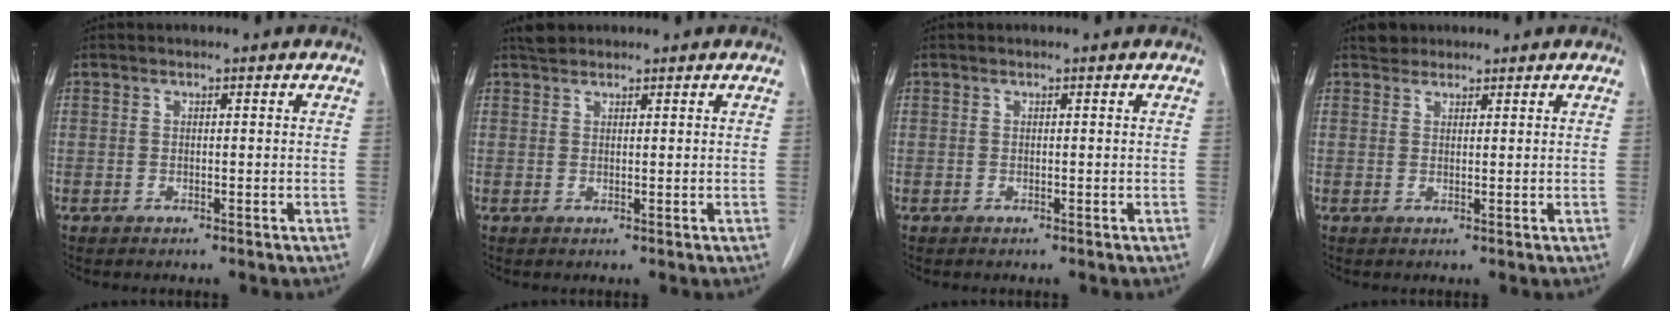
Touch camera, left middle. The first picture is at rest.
{"total": 1.7, "force": [1.6, 0.6, 0.2], "torque": [-0.010, 0.010, 0.029]}
{"total": 0.0}
{"total": 1.8, "force": [1.5, 0.9, -0.1], "torque": [0.000, 0.007, 0.023]}